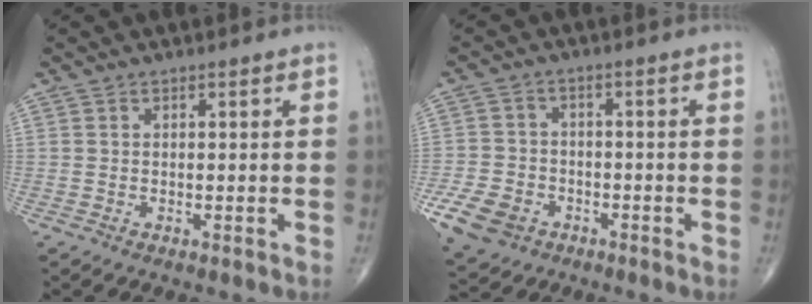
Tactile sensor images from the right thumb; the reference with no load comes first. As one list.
[{"total": 9.7, "force": [-4.6, 7.3, 4.4], "torque": [-0.086, 0.015, -0.079]}]